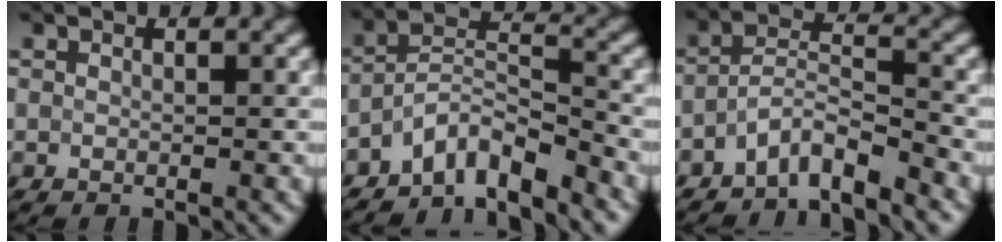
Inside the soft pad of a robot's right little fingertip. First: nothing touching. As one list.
[{"total": 5.5, "force": [-4.4, 1.7, 2.8], "torque": [-0.036, 0.005, -0.086]}, {"total": 4.1, "force": [-3.2, 0.9, 2.3], "torque": [-0.036, 0.006, -0.067]}]